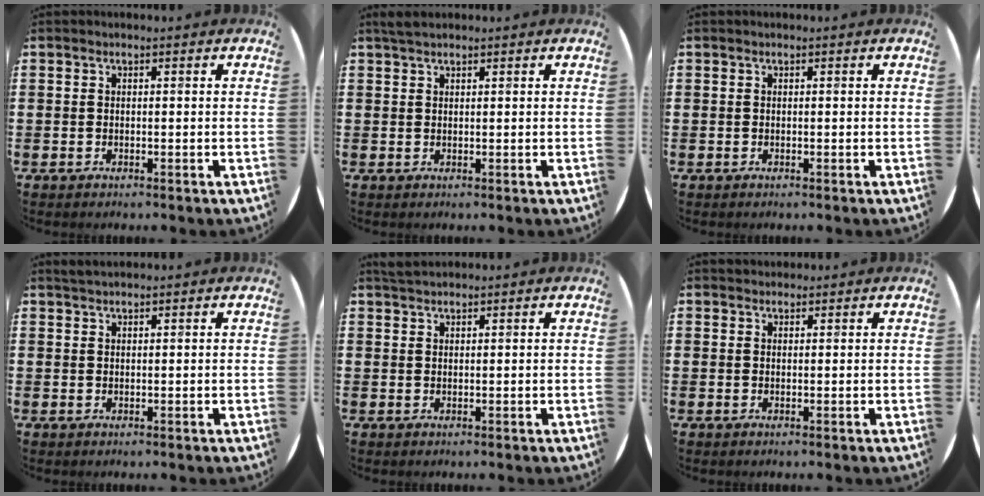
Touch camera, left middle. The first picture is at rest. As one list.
[{"total": 1.5, "force": [1.3, 0.3, 0.6], "torque": [-0.014, 0.004, 0.025]}, {"total": 0.0}, {"total": 1.2, "force": [1.1, 0.1, 0.2], "torque": [-0.005, 0.002, 0.021]}, {"total": 1.7, "force": [1.6, 0.3, 0.4], "torque": [-0.009, 0.004, 0.030]}, {"total": 0.8, "force": [0.8, 0.2, -0.1], "torque": [0.011, 0.000, 0.013]}]